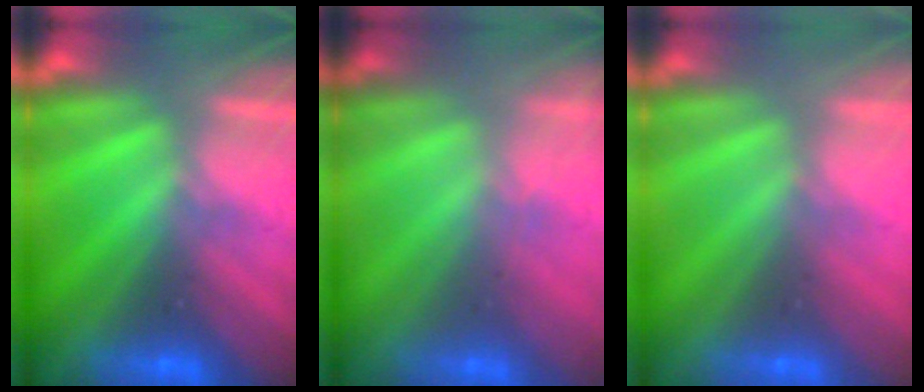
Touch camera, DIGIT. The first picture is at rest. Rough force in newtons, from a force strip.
{"total": 1.5}
{"total": 2.7}